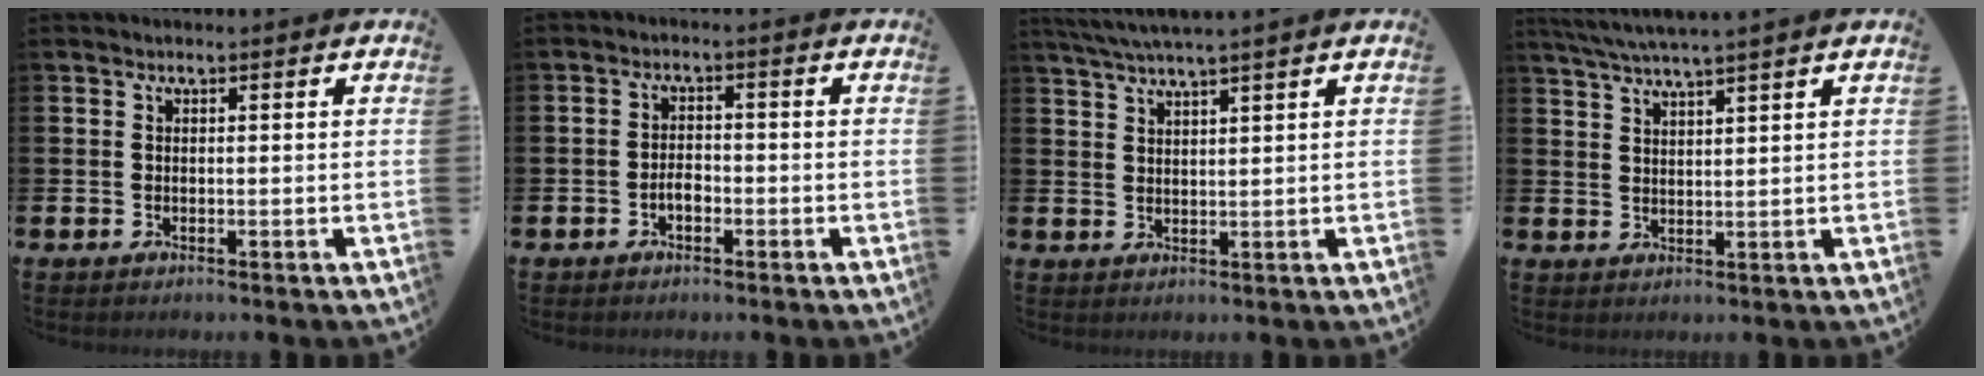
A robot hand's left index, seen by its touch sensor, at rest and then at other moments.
{"total": 2.1, "force": [-0.9, 1.2, 1.4], "torque": [-0.015, 0.000, -0.022]}
{"total": 3.6, "force": [3.3, -0.7, 1.2], "torque": [-0.038, -0.006, 0.062]}
{"total": 4.3, "force": [4.0, -0.7, 1.3], "torque": [-0.041, -0.011, 0.073]}